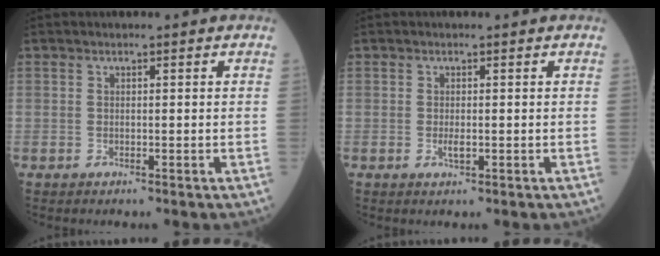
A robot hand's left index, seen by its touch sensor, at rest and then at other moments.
{"total": 1.3, "force": [-0.3, 0.4, 1.2], "torque": [-0.027, -0.002, -0.003]}